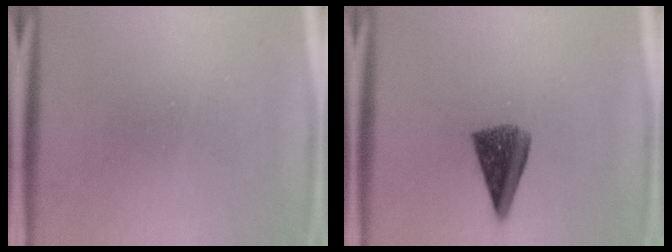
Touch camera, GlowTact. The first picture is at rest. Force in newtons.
{"total": 7.2}